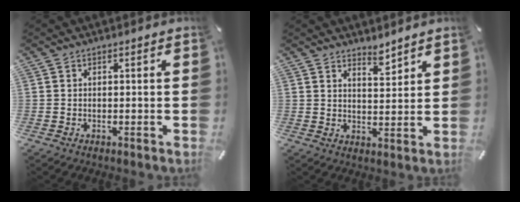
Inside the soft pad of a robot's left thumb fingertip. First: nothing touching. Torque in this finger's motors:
{"motor_torque": [0.35, -0.46, -0.12, -0.06, 0.11]}